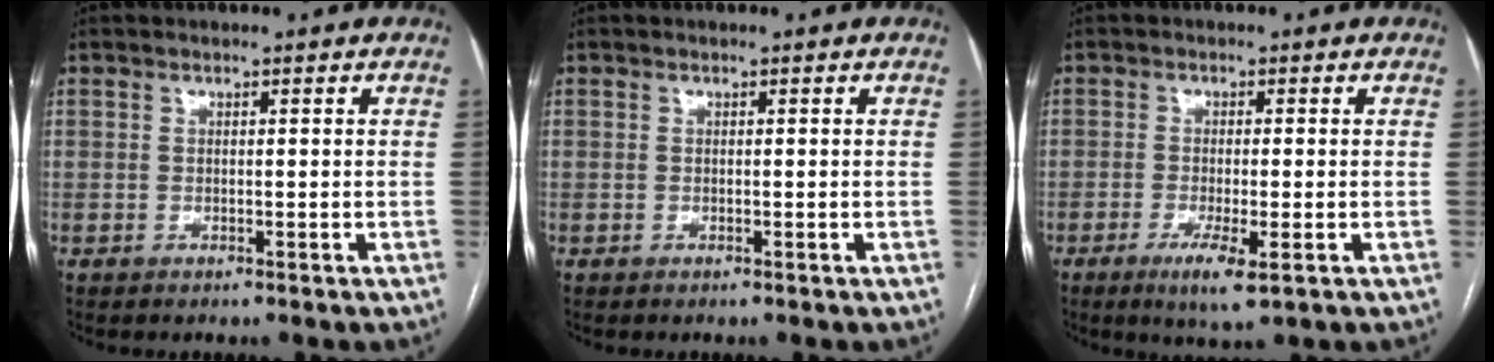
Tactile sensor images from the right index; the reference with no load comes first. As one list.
[{"total": 0.0}, {"total": 5.2, "force": [-2.4, 0.6, 4.5], "torque": [-0.080, -0.012, -0.037]}]